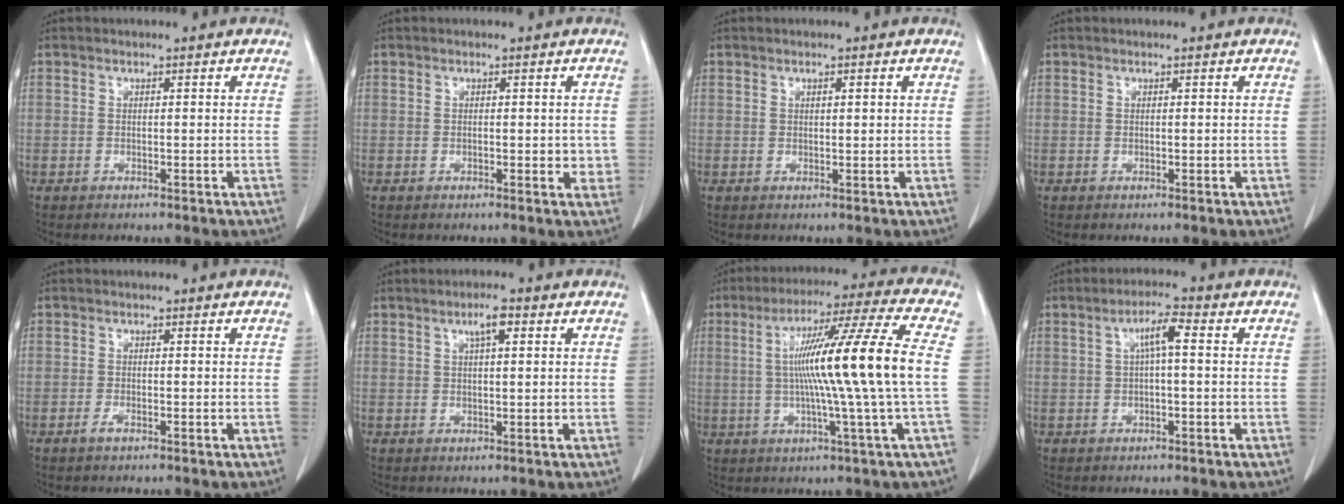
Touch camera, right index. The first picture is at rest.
{"total": 3.2, "force": [-0.3, 1.8, 2.7], "torque": [-0.031, 0.003, -0.004]}
{"total": 1.5, "force": [0.5, 0.6, 1.3], "torque": [-0.026, -0.001, 0.010]}
{"total": 0.0}
{"total": 1.6, "force": [-0.8, 0.7, 1.2], "torque": [-0.022, 0.001, -0.015]}
{"total": 3.6, "force": [1.6, 1.0, 3.1], "torque": [-0.061, 0.005, 0.030]}
{"total": 17.6, "force": [0.7, -2.1, 17.4], "torque": [-0.288, 0.005, 0.000]}
{"total": 4.7, "force": [0.9, 1.0, 4.5], "torque": [-0.087, 0.016, 0.016]}